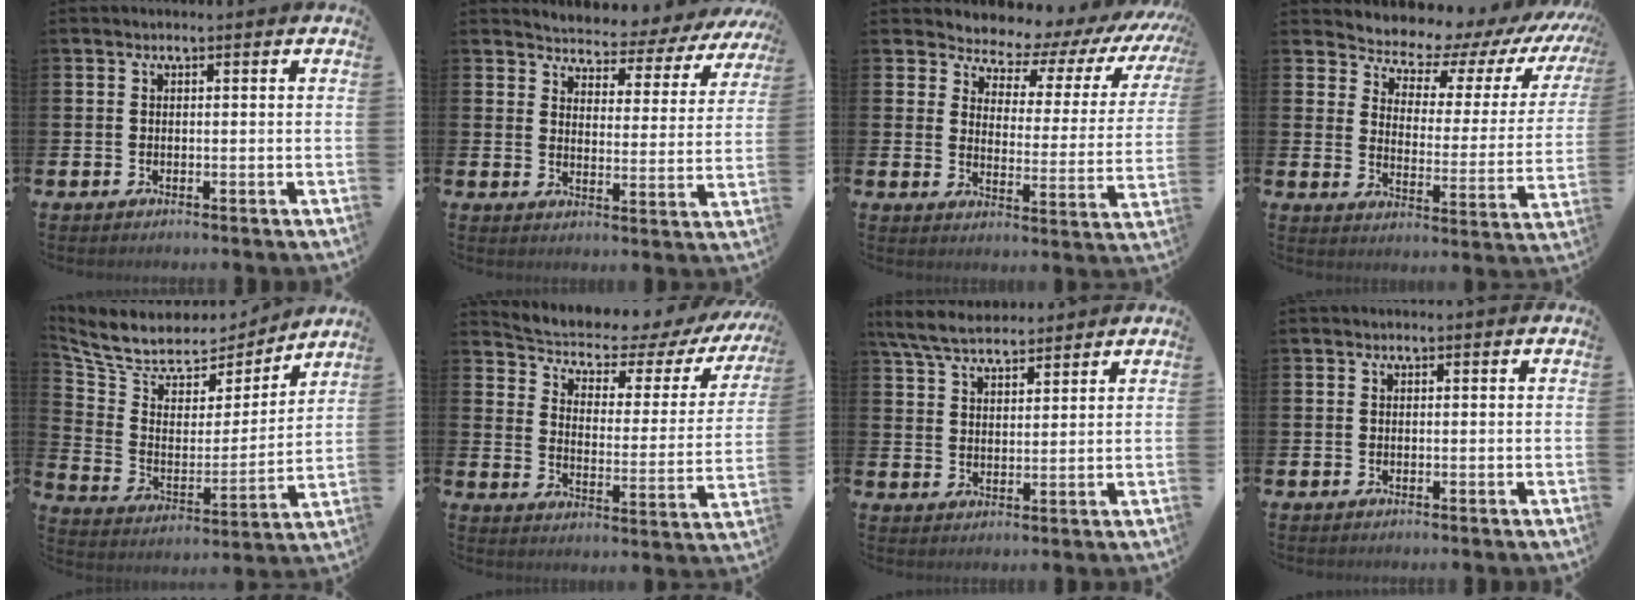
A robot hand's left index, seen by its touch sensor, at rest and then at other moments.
{"total": 4.0, "force": [3.9, 1.1, 0.1], "torque": [-0.014, -0.042, 0.059]}
{"total": 5.7, "force": [5.2, 2.2, 0.9], "torque": [-0.031, -0.056, 0.079]}
{"total": 7.0, "force": [6.4, 2.3, 1.5], "torque": [-0.047, -0.063, 0.104]}
{"total": 8.3, "force": [7.4, 3.4, 1.4], "torque": [-0.071, -0.055, 0.131]}
{"total": 4.9, "force": [4.3, 1.6, 1.7], "torque": [-0.056, -0.038, 0.064]}
{"total": 6.4, "force": [6.0, 1.2, 1.9], "torque": [-0.052, -0.020, 0.110]}
{"total": 0.0}